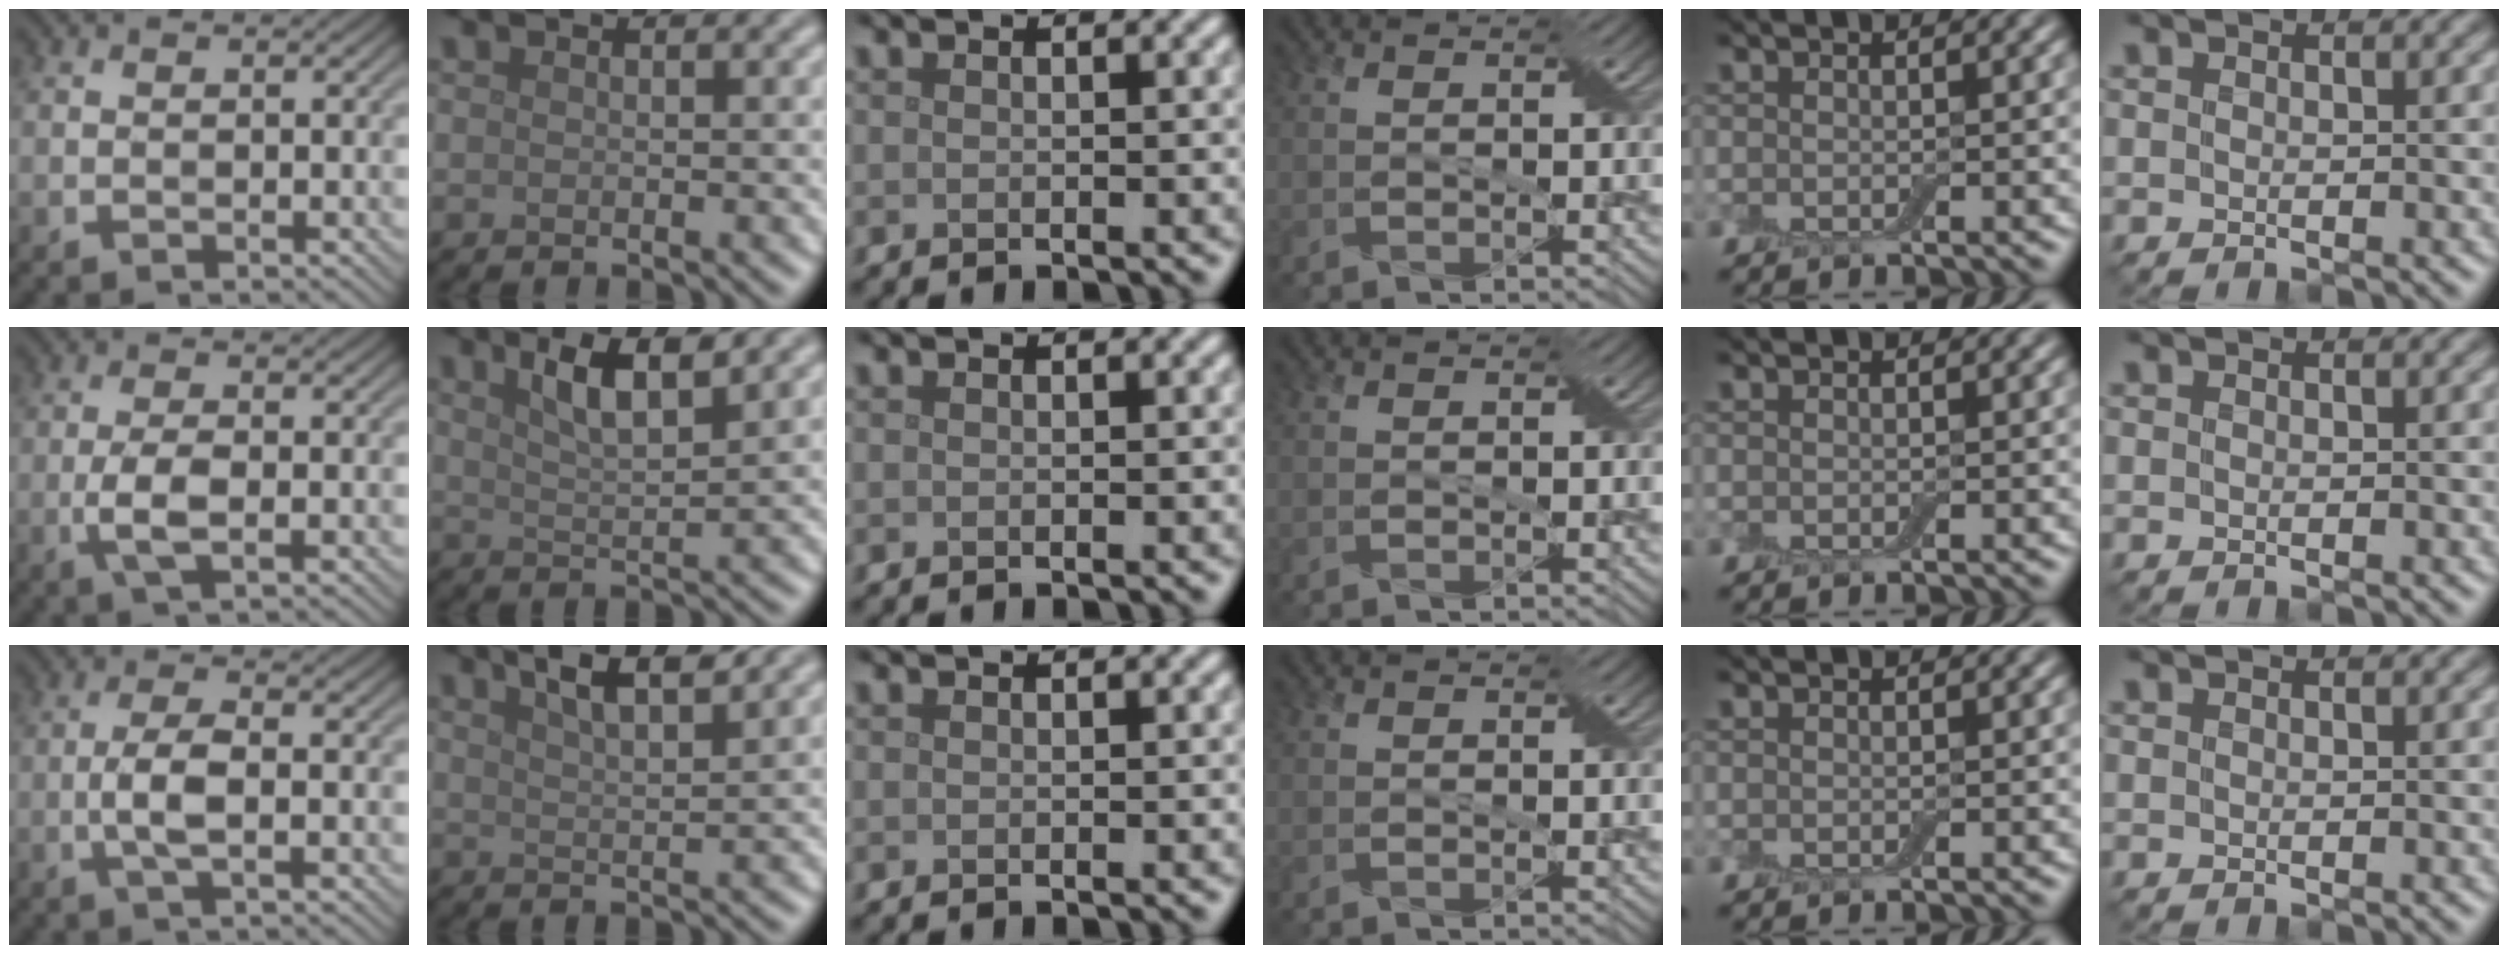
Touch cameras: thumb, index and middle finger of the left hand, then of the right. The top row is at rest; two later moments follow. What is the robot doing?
{"motion": "shake", "object": "box of matches"}